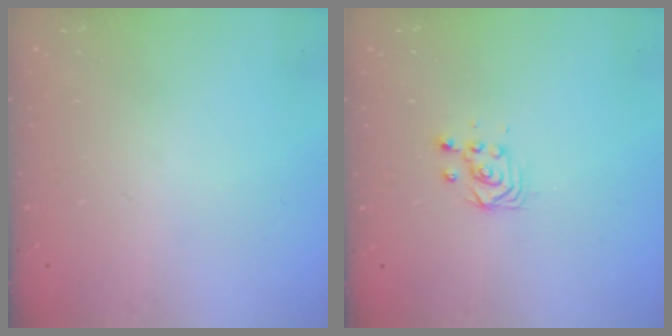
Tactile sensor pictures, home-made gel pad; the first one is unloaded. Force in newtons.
{"total": 3.4, "press": 3.4, "slide": 0.2}